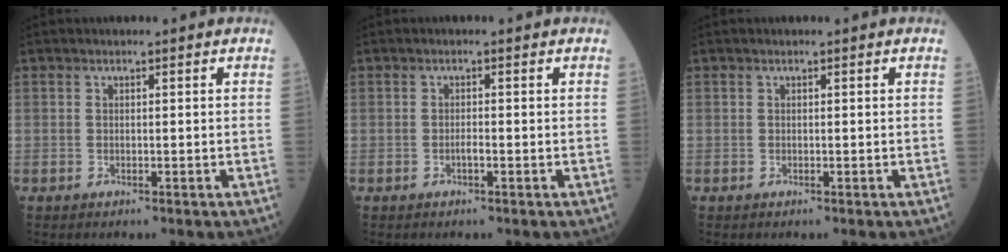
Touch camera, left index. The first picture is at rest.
{"total": 0.8, "force": [-0.4, 0.1, 0.7], "torque": [-0.013, 0.001, -0.007]}
{"total": 0.0}